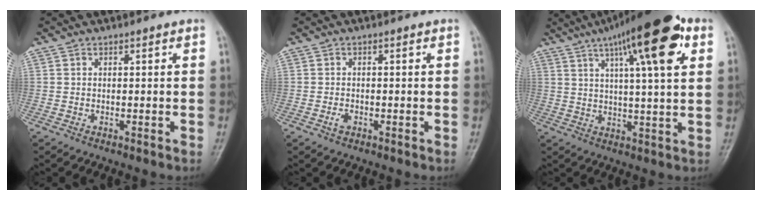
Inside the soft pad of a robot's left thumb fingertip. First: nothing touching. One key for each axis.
{"total": 1.2, "fx": -0.6, "fy": 0.8, "fz": 0.8, "tx": -0.016, "ty": 0.002, "tz": -0.012}
{"total": 18.7, "fx": 8.6, "fy": 4.4, "fz": 16.0, "tx": -0.230, "ty": -0.005, "tz": 0.128}